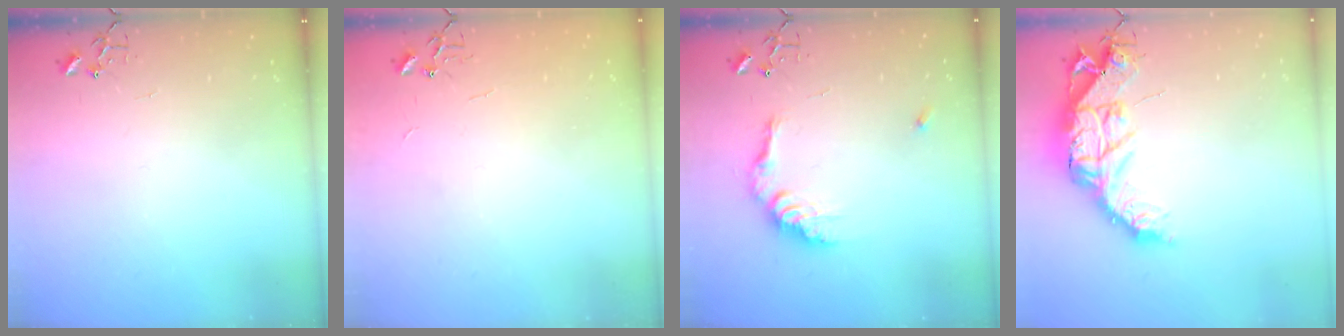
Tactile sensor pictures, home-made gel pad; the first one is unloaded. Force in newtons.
{"total": 2.2, "press": 2.2, "slide": 0.3}
{"total": 13.3, "press": 13.2, "slide": 1.1}
{"total": 16.2, "press": 16.2, "slide": 1.5}